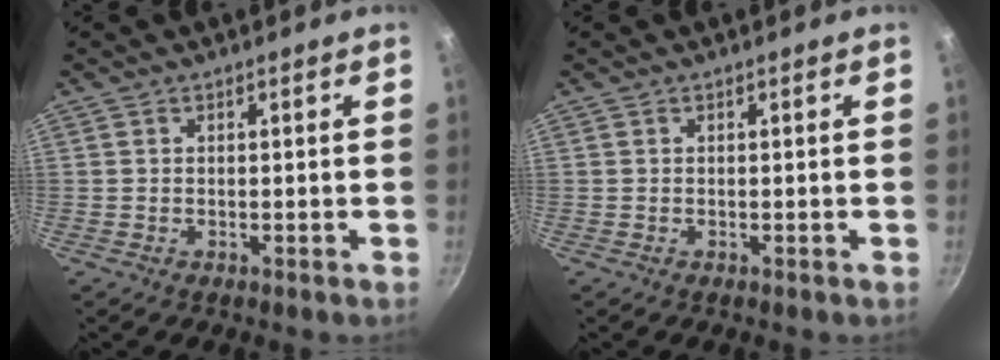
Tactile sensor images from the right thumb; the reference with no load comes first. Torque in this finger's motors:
{"motor_torque": [-0.08, 0.08, -0.38, 0.11, 0.00]}